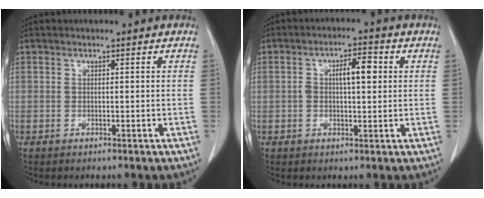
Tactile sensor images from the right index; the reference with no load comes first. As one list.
[{"total": 5.2, "force": [0.9, 1.6, 4.8], "torque": [-0.084, 0.015, 0.015]}]